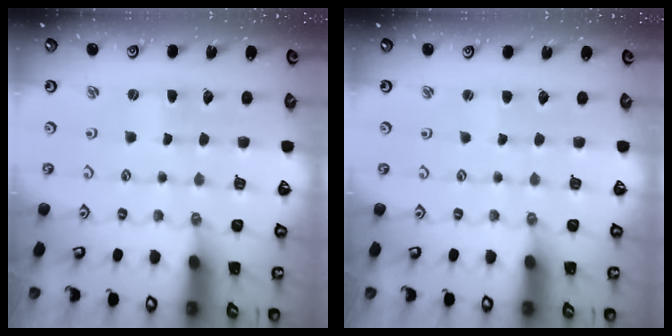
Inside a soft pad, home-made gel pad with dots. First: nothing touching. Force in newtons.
{"total": 1.6, "press": 1.6, "slide": 0.2}